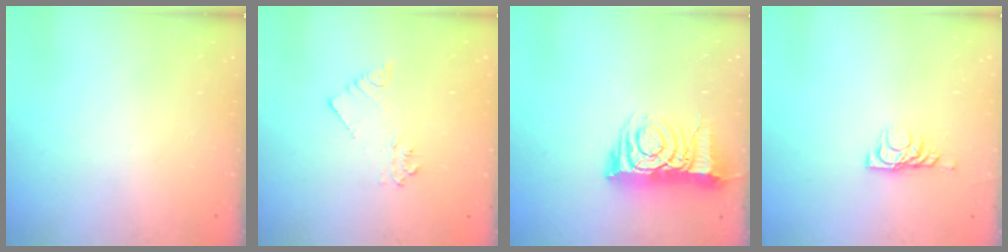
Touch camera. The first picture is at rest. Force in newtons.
{"total": 3.2, "press": 3.2, "slide": 0.2}
{"total": 10.2, "press": 10.1, "slide": 1.3}
{"total": 6.2, "press": 6.2, "slide": 0.7}